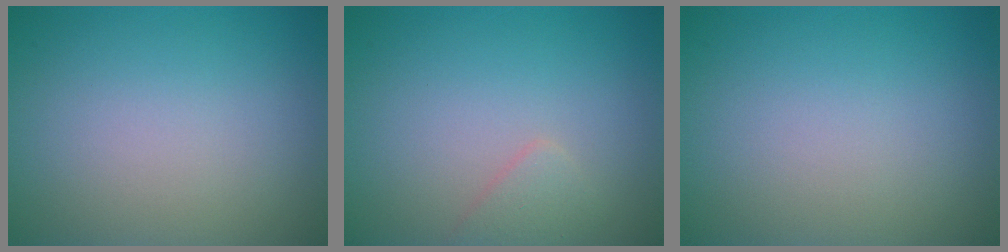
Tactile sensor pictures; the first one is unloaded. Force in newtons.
{"total": 1.2, "press": 1.2, "slide": 0.1}
{"total": 0.0}